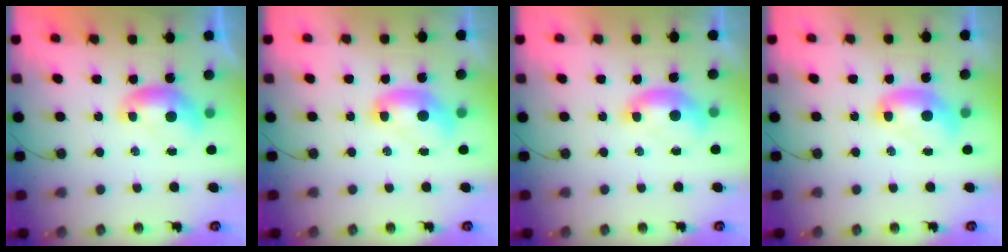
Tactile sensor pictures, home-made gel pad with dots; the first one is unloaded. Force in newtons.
{"total": 2.1, "press": 2.1, "slide": 0.2}
{"total": 1.5, "press": 1.4, "slide": 0.6}
{"total": 2.0, "press": 2.0, "slide": 0.2}